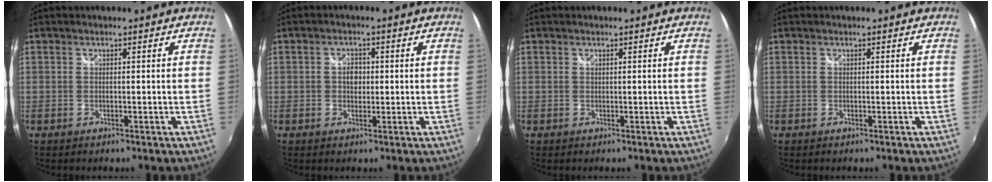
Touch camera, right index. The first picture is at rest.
{"total": 2.5, "force": [0.0, 2.0, 1.6], "torque": [-0.025, 0.005, -0.001]}
{"total": 0.0}
{"total": 0.0}